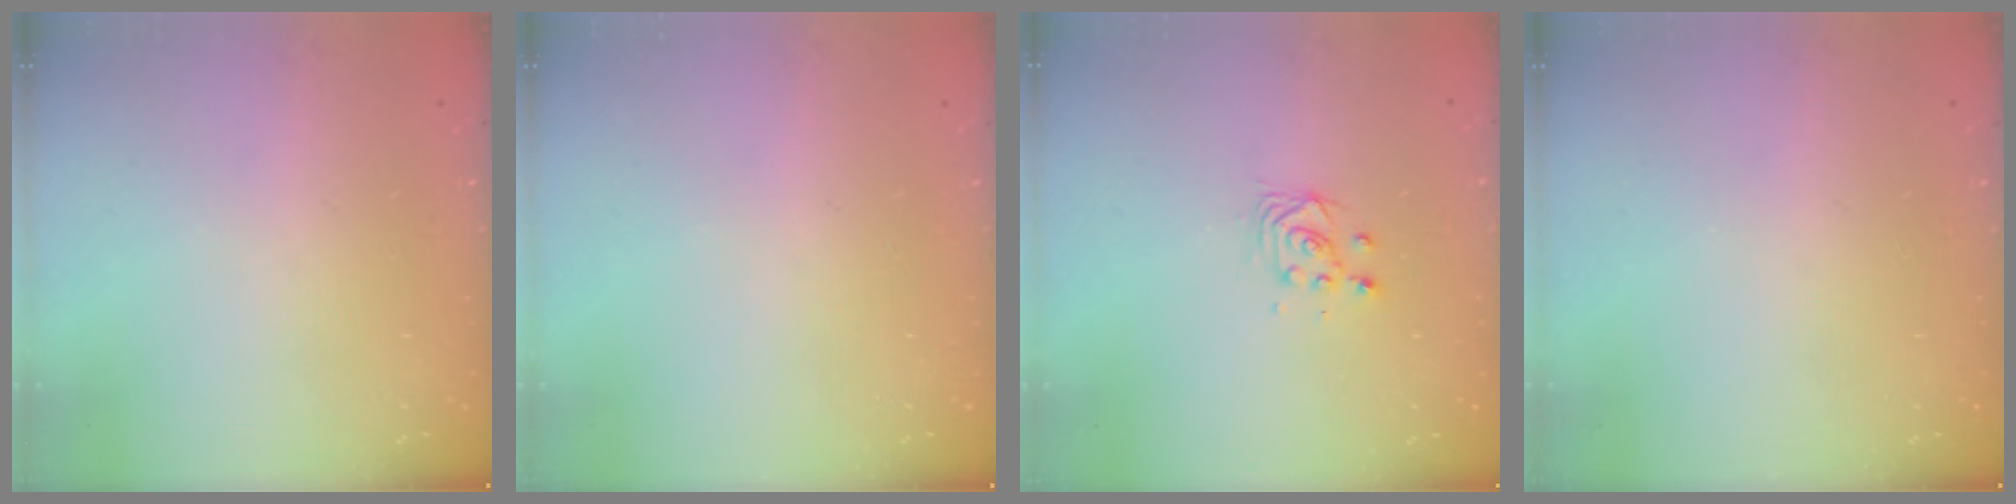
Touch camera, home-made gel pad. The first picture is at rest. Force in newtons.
{"total": 0.0}
{"total": 3.1, "press": 3.1, "slide": 0.3}
{"total": 0.0}